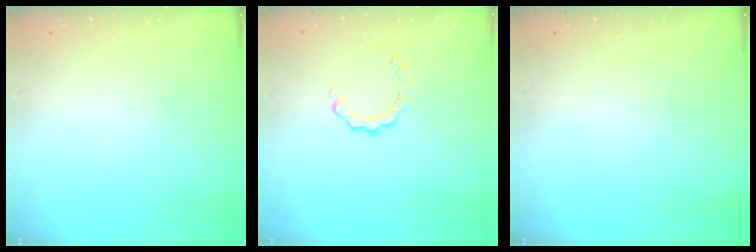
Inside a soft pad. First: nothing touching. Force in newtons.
{"total": 2.5, "press": 2.5, "slide": 0.2}
{"total": 0.0}